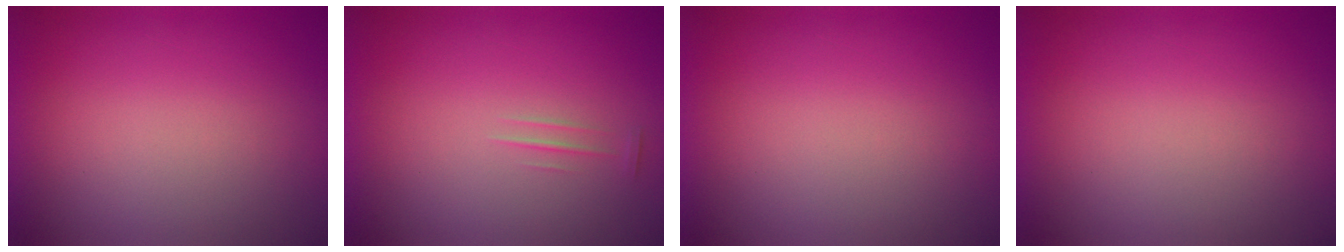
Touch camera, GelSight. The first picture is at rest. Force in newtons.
{"total": 1.2}
{"total": 0.0}
{"total": 0.0}